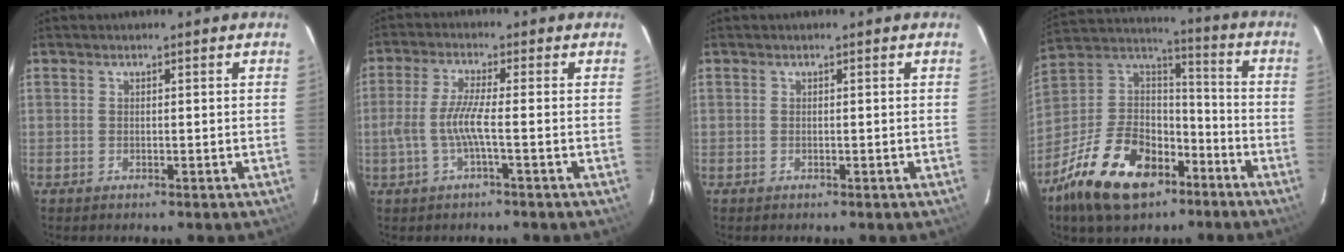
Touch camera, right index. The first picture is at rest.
{"total": 5.7, "force": [-1.6, -0.2, 5.5], "torque": [-0.124, -0.001, -0.028]}
{"total": 0.0}
{"total": 22.2, "force": [-12.9, 12.5, 12.9], "torque": [-0.284, 0.009, -0.219]}